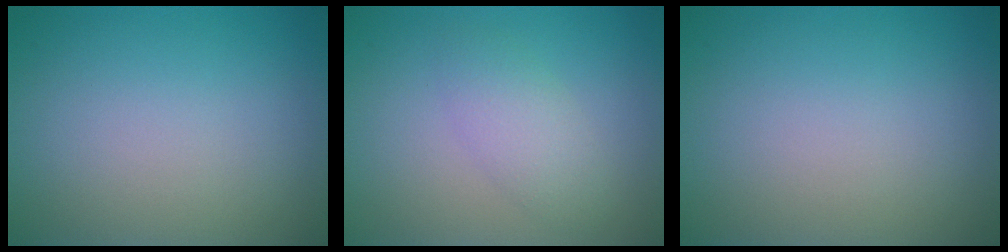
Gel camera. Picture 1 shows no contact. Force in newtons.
{"total": 2.4, "press": 2.4, "slide": 0.1}
{"total": 0.0}